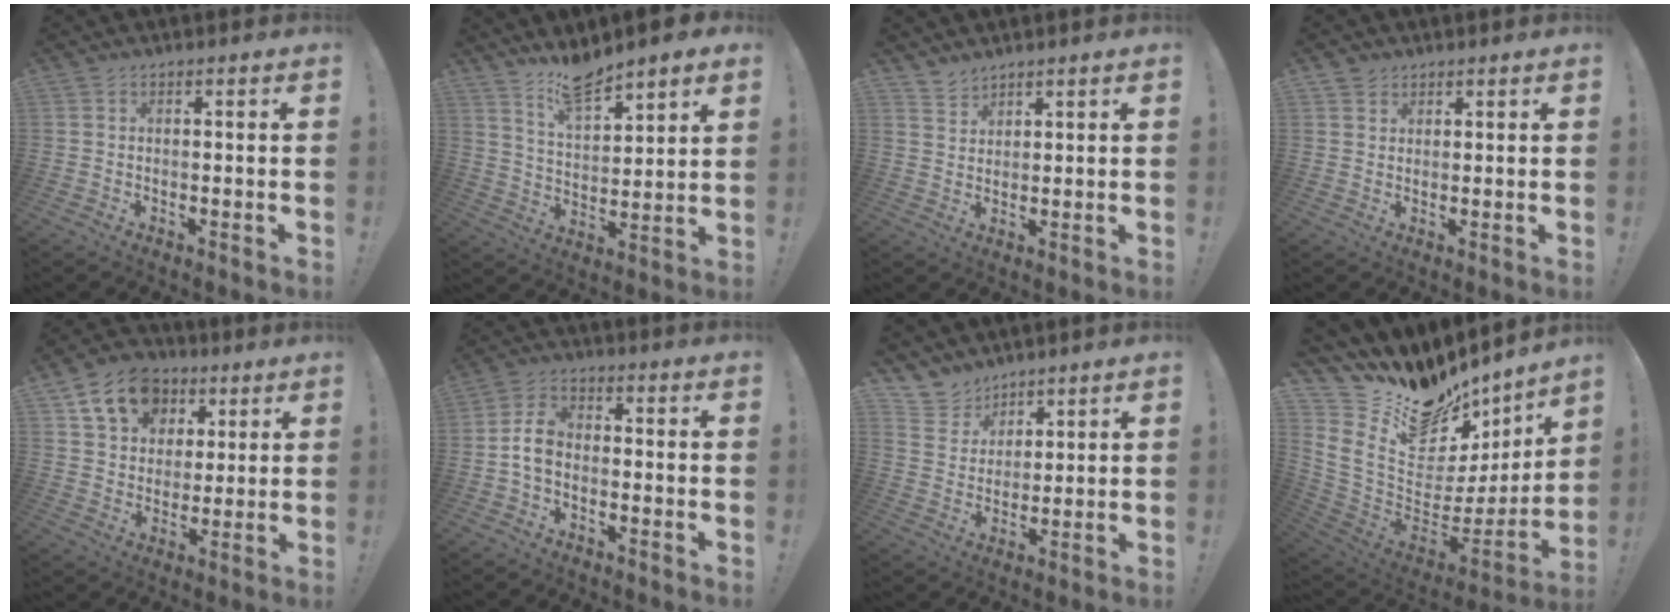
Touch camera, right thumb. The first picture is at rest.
{"total": 10.2, "force": [9.0, 2.8, 3.9], "torque": [-0.064, -0.067, 0.161]}
{"total": 3.5, "force": [3.2, 1.3, 0.2], "torque": [-0.001, -0.025, 0.061]}
{"total": 2.8, "force": [2.0, 2.0, 0.2], "torque": [0.003, -0.010, 0.036]}
{"total": 14.1, "force": [6.7, 10.8, 6.3], "torque": [-0.093, -0.025, 0.129]}
{"total": 6.7, "force": [-1.3, 4.5, 4.8], "torque": [-0.099, 0.013, -0.021]}
{"total": 8.2, "force": [6.5, 4.9, 0.3], "torque": [-0.017, -0.057, 0.130]}
{"total": 20.5, "force": [12.2, 12.2, 11.1], "torque": [-0.165, -0.110, 0.251]}